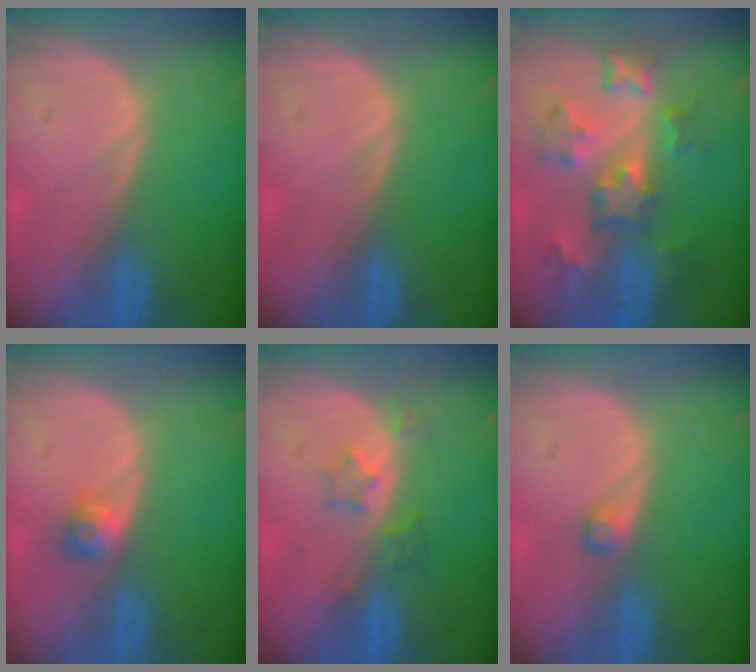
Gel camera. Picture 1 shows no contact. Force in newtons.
{"total": 0.0}
{"total": 8.8, "press": 7.9, "slide": 4.0}
{"total": 2.5, "press": 2.2, "slide": 1.2}
{"total": 3.5, "press": 3.2, "slide": 1.3}
{"total": 1.5, "press": 1.4, "slide": 0.2}